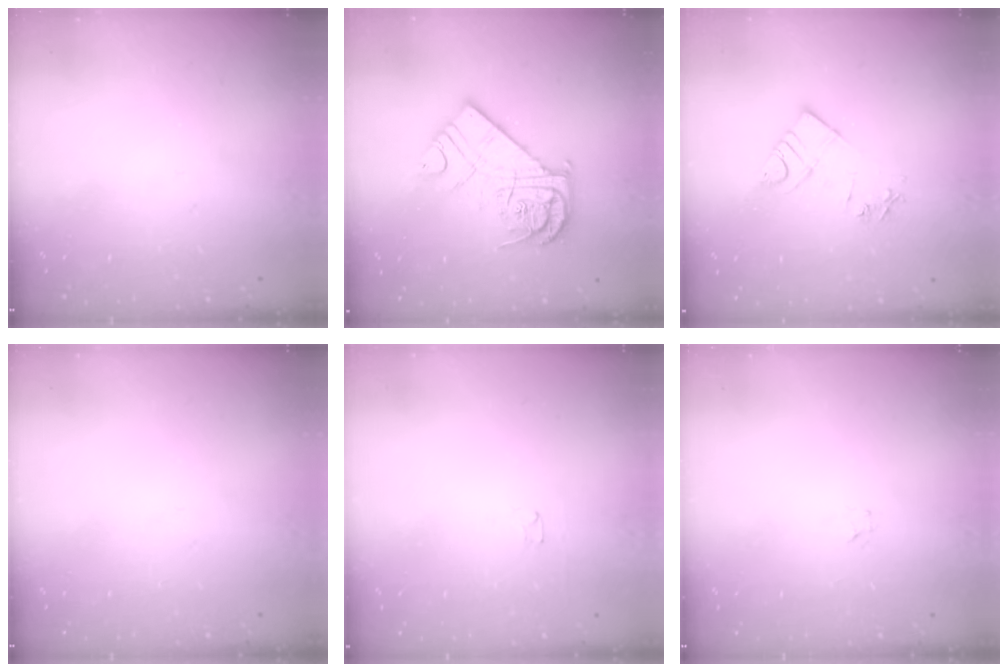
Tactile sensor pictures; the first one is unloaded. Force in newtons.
{"total": 14.8, "press": 14.7, "slide": 1.2}
{"total": 8.6, "press": 8.6, "slide": 0.8}
{"total": 0.0}
{"total": 1.2, "press": 1.2, "slide": 0.0}
{"total": 0.6, "press": 0.6, "slide": 0.1}